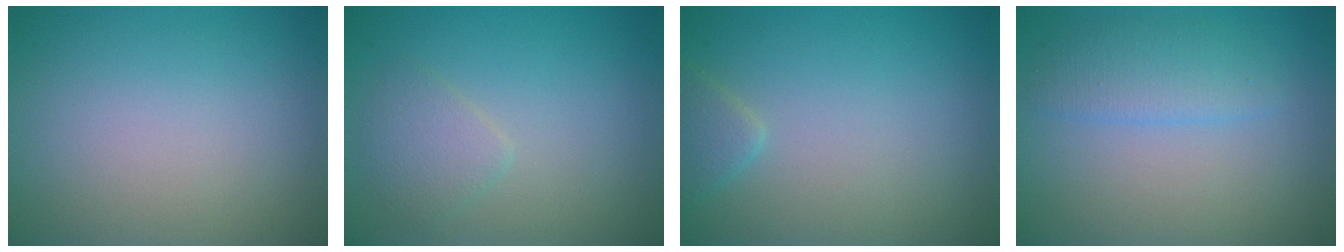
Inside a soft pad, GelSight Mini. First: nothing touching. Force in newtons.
{"total": 1.8, "press": 1.8, "slide": 0.0}
{"total": 1.5, "press": 1.5, "slide": 0.2}
{"total": 2.6, "press": 2.6, "slide": 0.1}